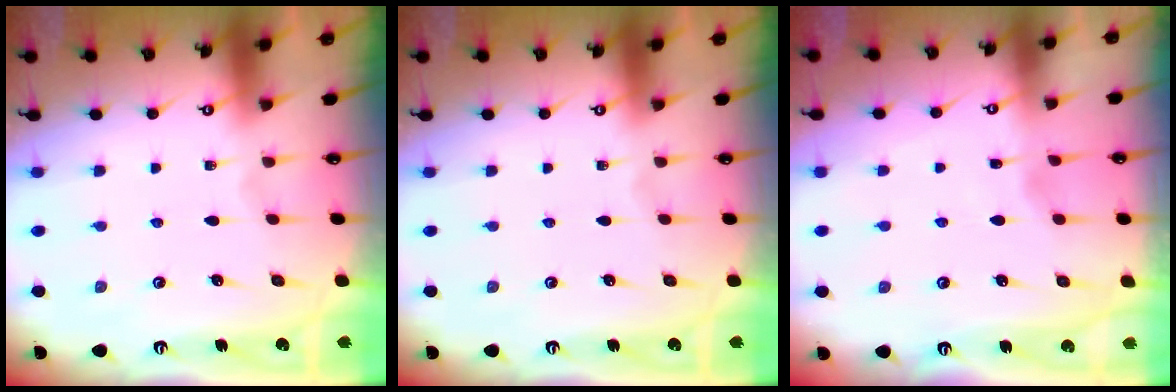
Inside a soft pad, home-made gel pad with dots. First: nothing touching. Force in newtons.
{"total": 0.0}
{"total": 2.9, "press": 2.9, "slide": 0.4}